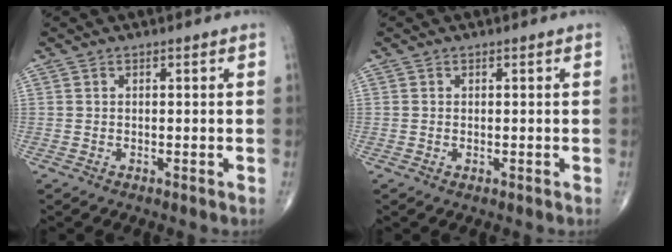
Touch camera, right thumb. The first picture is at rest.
{"total": 0.0}